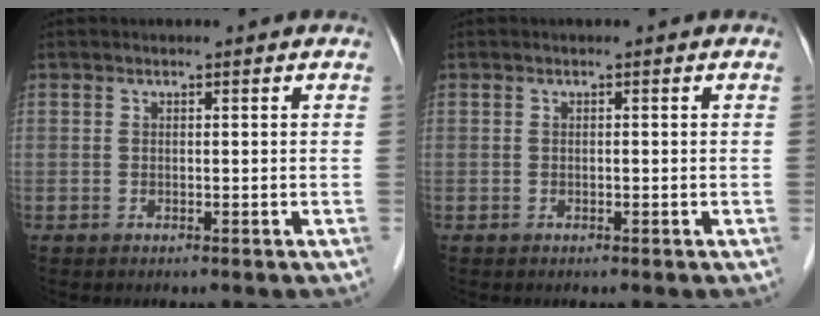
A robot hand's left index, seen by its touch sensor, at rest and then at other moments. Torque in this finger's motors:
{"motor_torque": [-0.13, -0.06, 0.00, 0.00]}